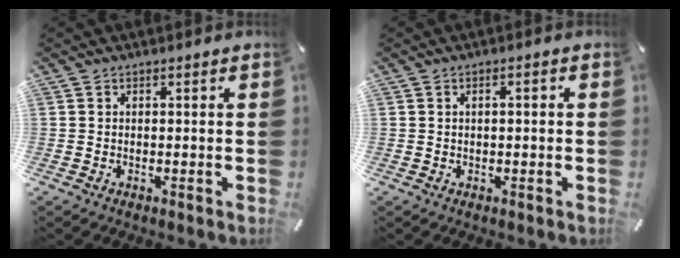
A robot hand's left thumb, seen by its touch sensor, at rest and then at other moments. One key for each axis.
{"total": 1.4, "fx": -0.2, "fy": 0.6, "fz": 1.3, "tx": -0.023, "ty": 0.003, "tz": -0.004}